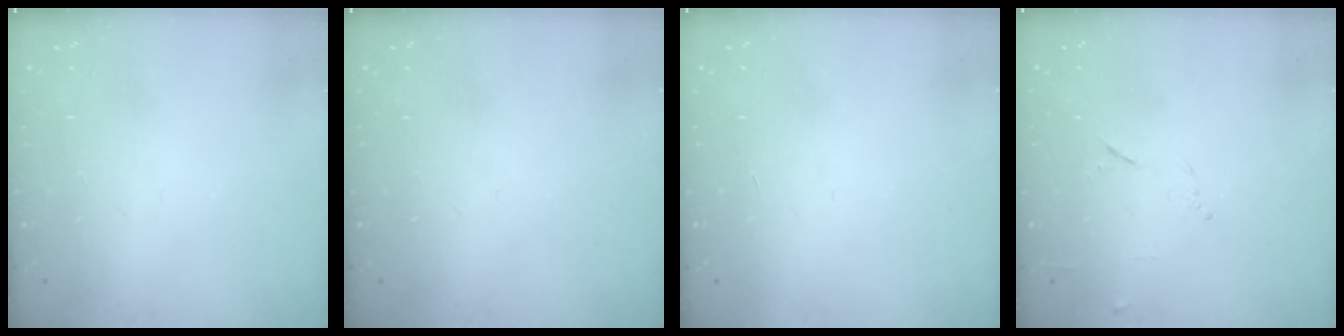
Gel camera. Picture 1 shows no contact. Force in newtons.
{"total": 0.0}
{"total": 1.7, "press": 1.7, "slide": 0.1}
{"total": 5.9, "press": 5.8, "slide": 1.1}